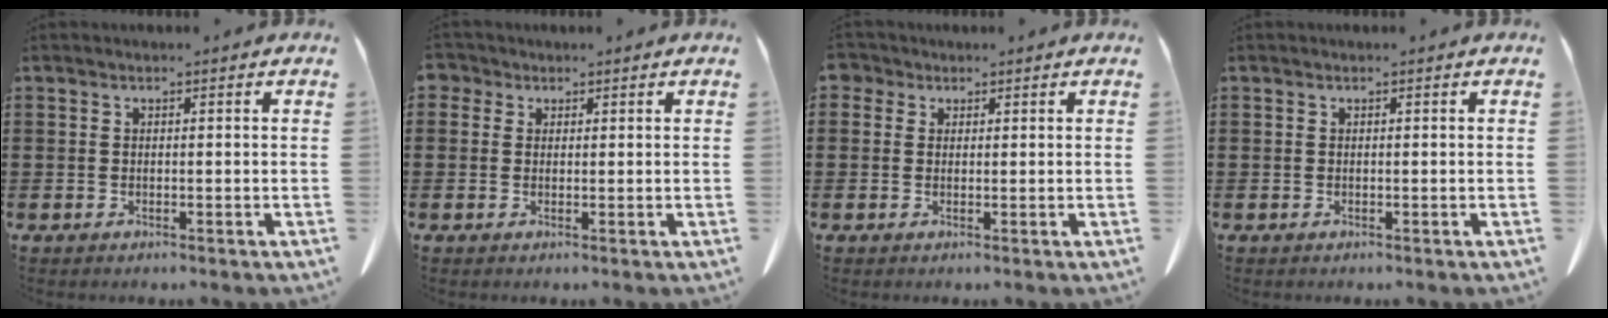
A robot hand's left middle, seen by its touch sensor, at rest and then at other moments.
{"total": 1.7, "force": [0.9, 1.4, 0.3], "torque": [-0.012, 0.008, 0.016]}
{"total": 1.8, "force": [1.1, 1.4, 0.4], "torque": [-0.015, 0.008, 0.019]}
{"total": 0.0}